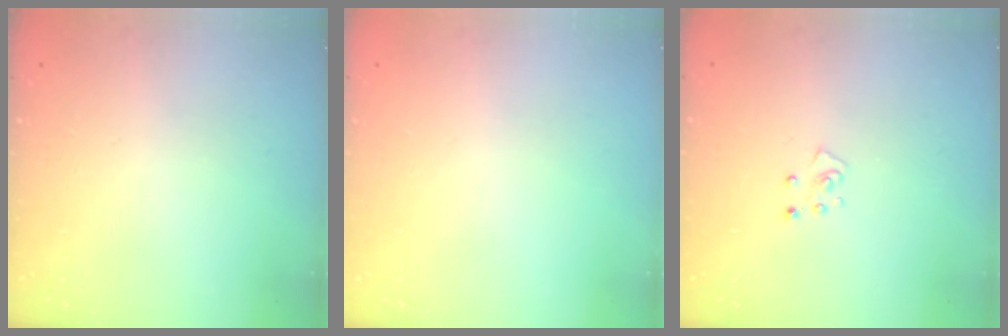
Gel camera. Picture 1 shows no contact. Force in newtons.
{"total": 0.0}
{"total": 4.2, "press": 4.1, "slide": 0.5}